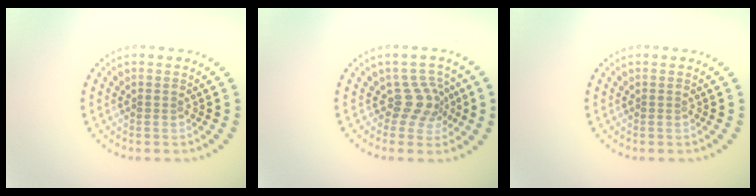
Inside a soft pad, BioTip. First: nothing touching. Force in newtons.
{"total": 2.9, "press": 2.1, "slide": 1.9}
{"total": 0.0}